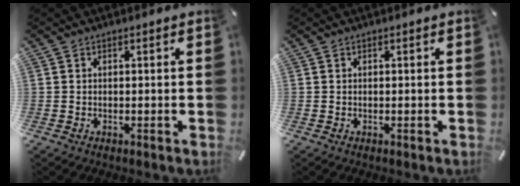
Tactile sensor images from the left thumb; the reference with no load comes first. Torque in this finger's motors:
{"motor_torque": [0.00, 0.00, 0.00, 0.00, 0.00]}